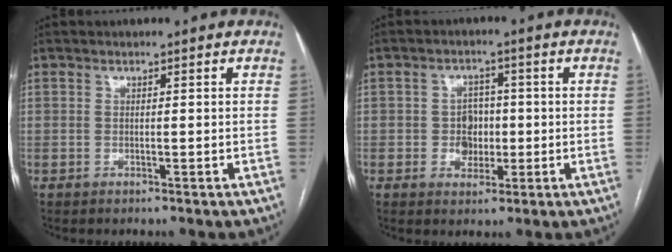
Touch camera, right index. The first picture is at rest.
{"total": 4.3, "force": [-0.4, 3.6, 2.2], "torque": [-0.030, 0.011, -0.002]}